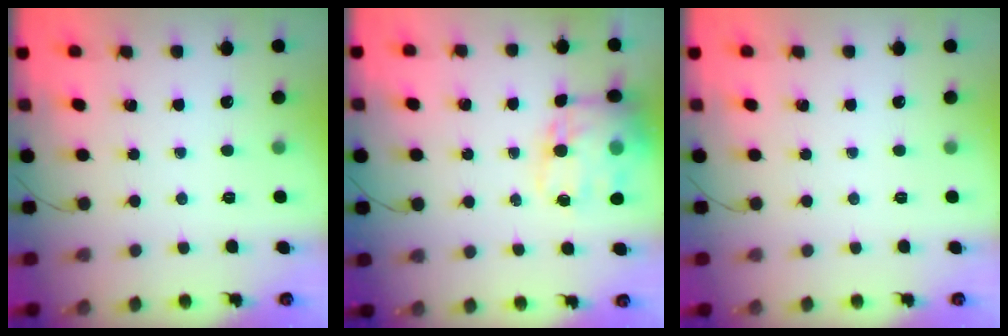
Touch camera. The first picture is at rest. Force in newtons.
{"total": 16.4, "press": 16.0, "slide": 3.7}
{"total": 0.0}